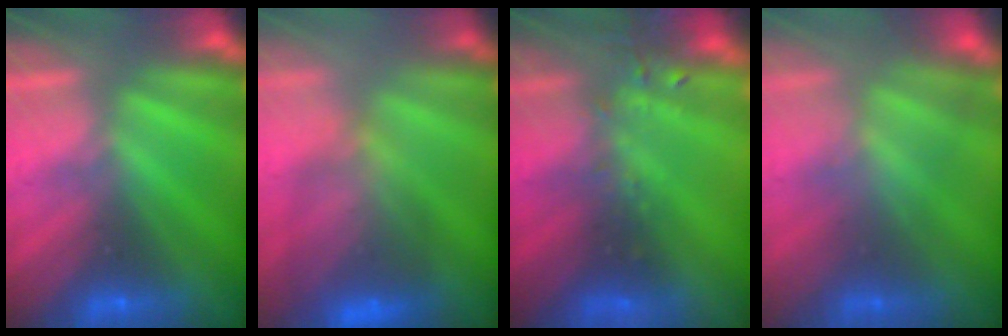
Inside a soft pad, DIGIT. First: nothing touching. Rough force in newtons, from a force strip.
{"total": 8.7}
{"total": 7.3}
{"total": 3.4}